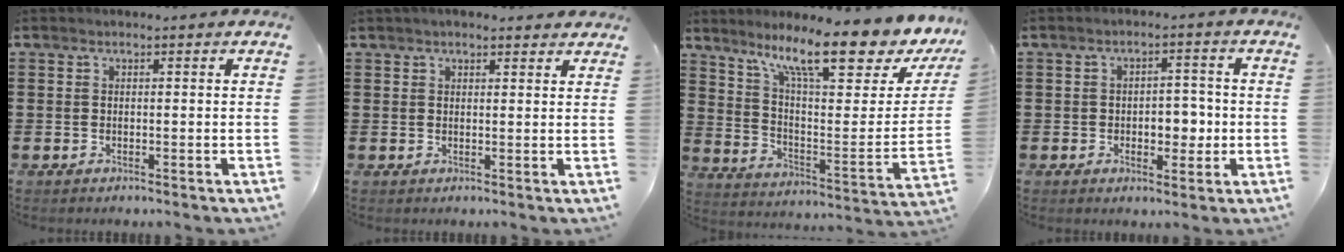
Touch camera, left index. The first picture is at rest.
{"total": 2.2, "force": [2.0, 1.0, 0.5], "torque": [-0.015, 0.004, 0.037]}
{"total": 13.8, "force": [10.3, 2.4, 8.9], "torque": [-0.165, -0.063, 0.169]}
{"total": 4.8, "force": [-0.8, 2.8, 3.8], "torque": [-0.056, 0.002, -0.021]}